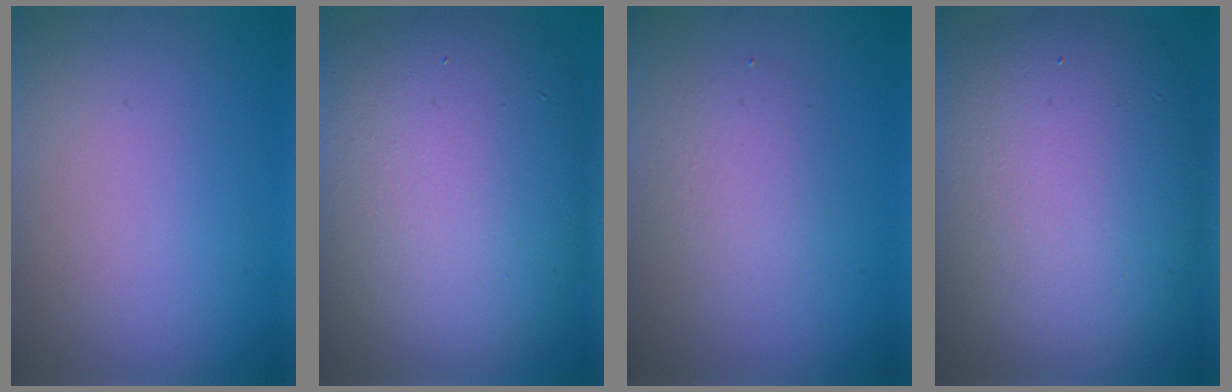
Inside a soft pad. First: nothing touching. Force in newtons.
{"total": 14.0, "press": 14.0, "slide": 1.2}
{"total": 2.2, "press": 2.2, "slide": 0.1}
{"total": 13.6, "press": 13.6, "slide": 0.9}